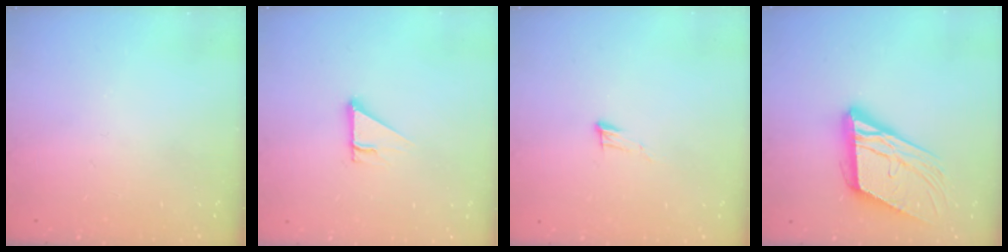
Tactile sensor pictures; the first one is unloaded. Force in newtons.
{"total": 2.7, "press": 2.7, "slide": 0.0}
{"total": 6.3, "press": 6.2, "slide": 1.0}
{"total": 17.6, "press": 17.4, "slide": 2.6}